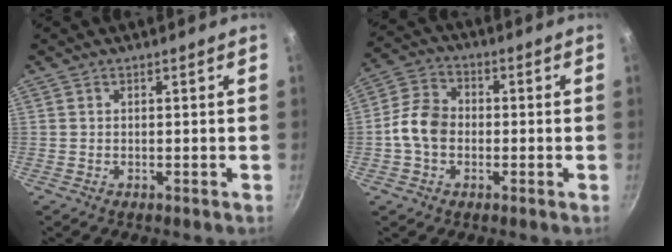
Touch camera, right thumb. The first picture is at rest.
{"total": 8.1, "force": [-1.4, 6.2, 5.0], "torque": [-0.074, 0.026, -0.042]}